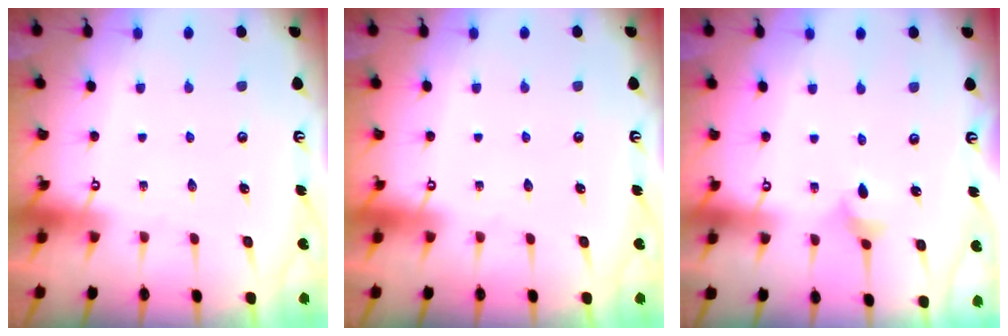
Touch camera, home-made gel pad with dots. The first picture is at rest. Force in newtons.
{"total": 0.0}
{"total": 3.6, "press": 3.6, "slide": 0.6}